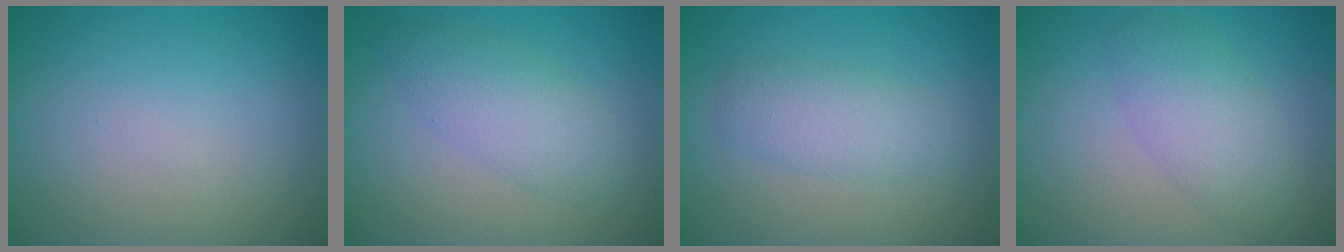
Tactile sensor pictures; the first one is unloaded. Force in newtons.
{"total": 3.6, "press": 3.6, "slide": 0.2}
{"total": 2.9, "press": 2.9, "slide": 0.1}
{"total": 3.9, "press": 3.9, "slide": 0.2}